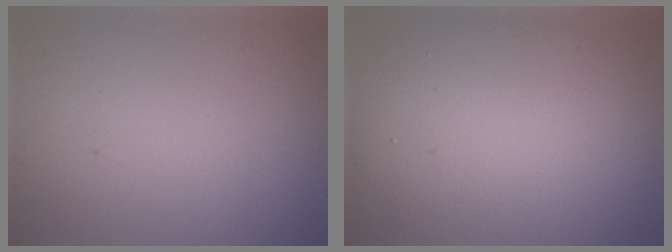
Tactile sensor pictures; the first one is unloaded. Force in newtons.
{"total": 13.6, "press": 13.6, "slide": 1.1}